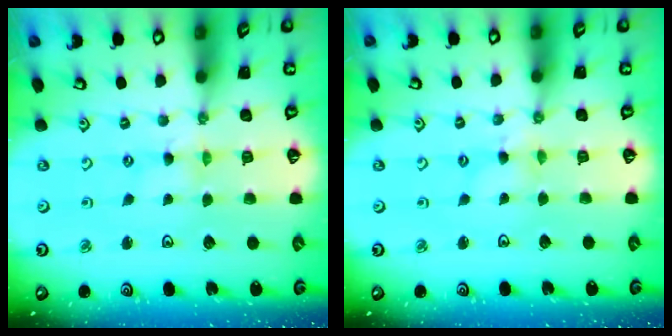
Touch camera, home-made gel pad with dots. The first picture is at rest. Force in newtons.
{"total": 1.7, "press": 1.7, "slide": 0.3}